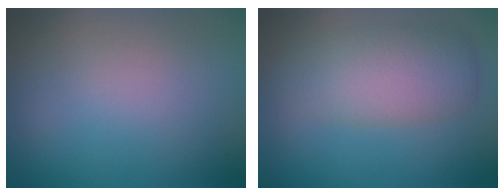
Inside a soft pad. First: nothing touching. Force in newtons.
{"total": 5.3, "press": 5.2, "slide": 0.5}